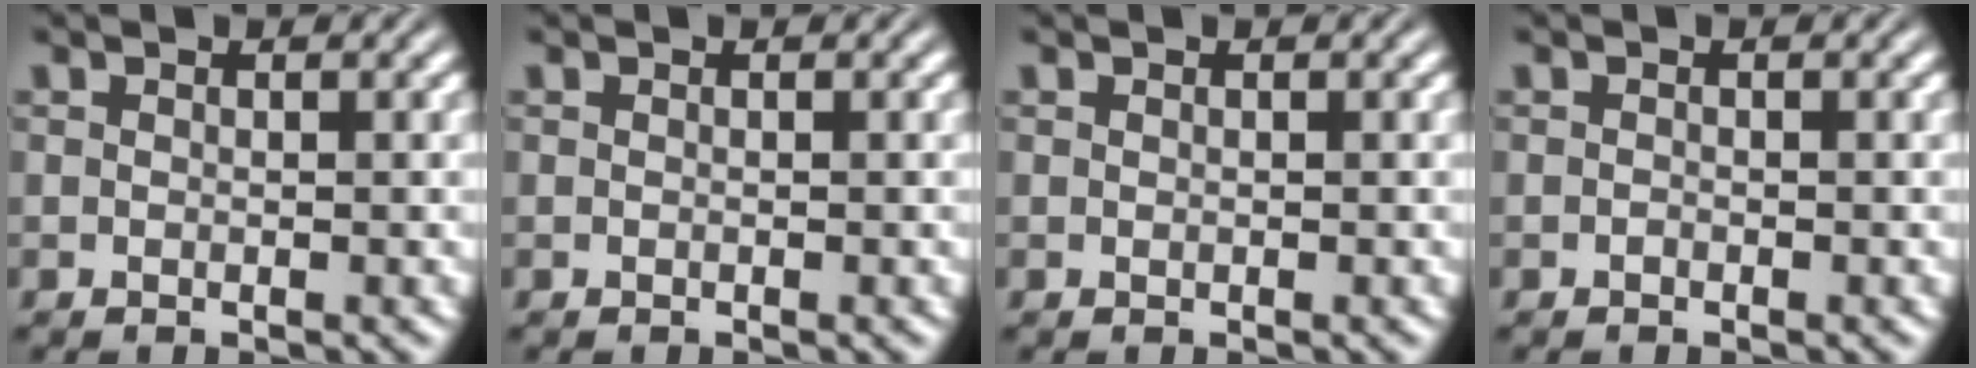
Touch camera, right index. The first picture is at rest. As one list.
[{"total": 0.0}, {"total": 0.0}, {"total": 0.8, "force": [-0.3, -0.7, -0.1], "torque": [0.005, -0.005, -0.003]}]